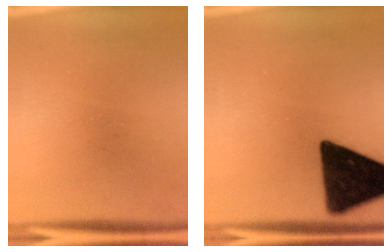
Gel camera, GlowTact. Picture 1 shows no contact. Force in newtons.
{"total": 16.7}